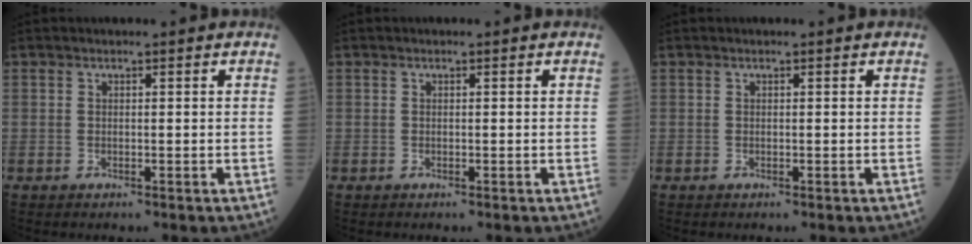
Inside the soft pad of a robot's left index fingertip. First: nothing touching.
{"total": 0.0}
{"total": 0.0}